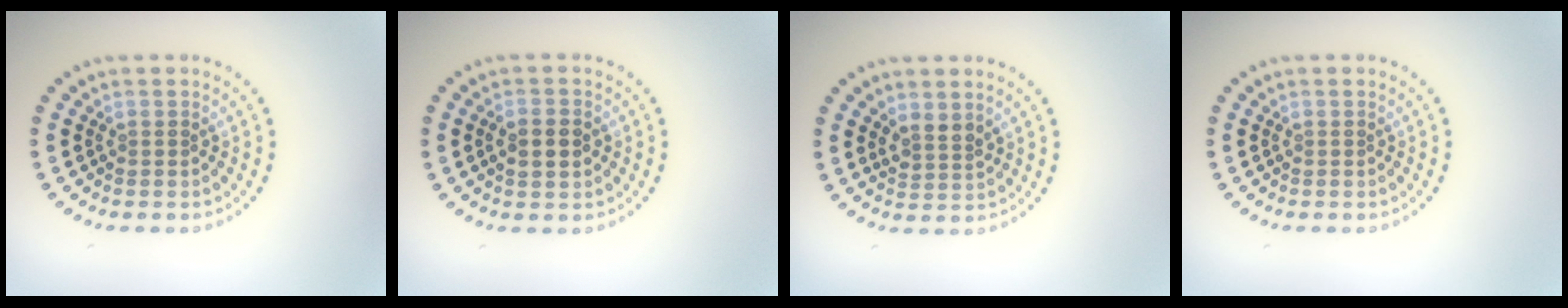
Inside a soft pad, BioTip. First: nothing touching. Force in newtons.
{"total": 2.4, "press": 2.4, "slide": 0.3}
{"total": 1.8, "press": 1.4, "slide": 1.1}
{"total": 0.0}